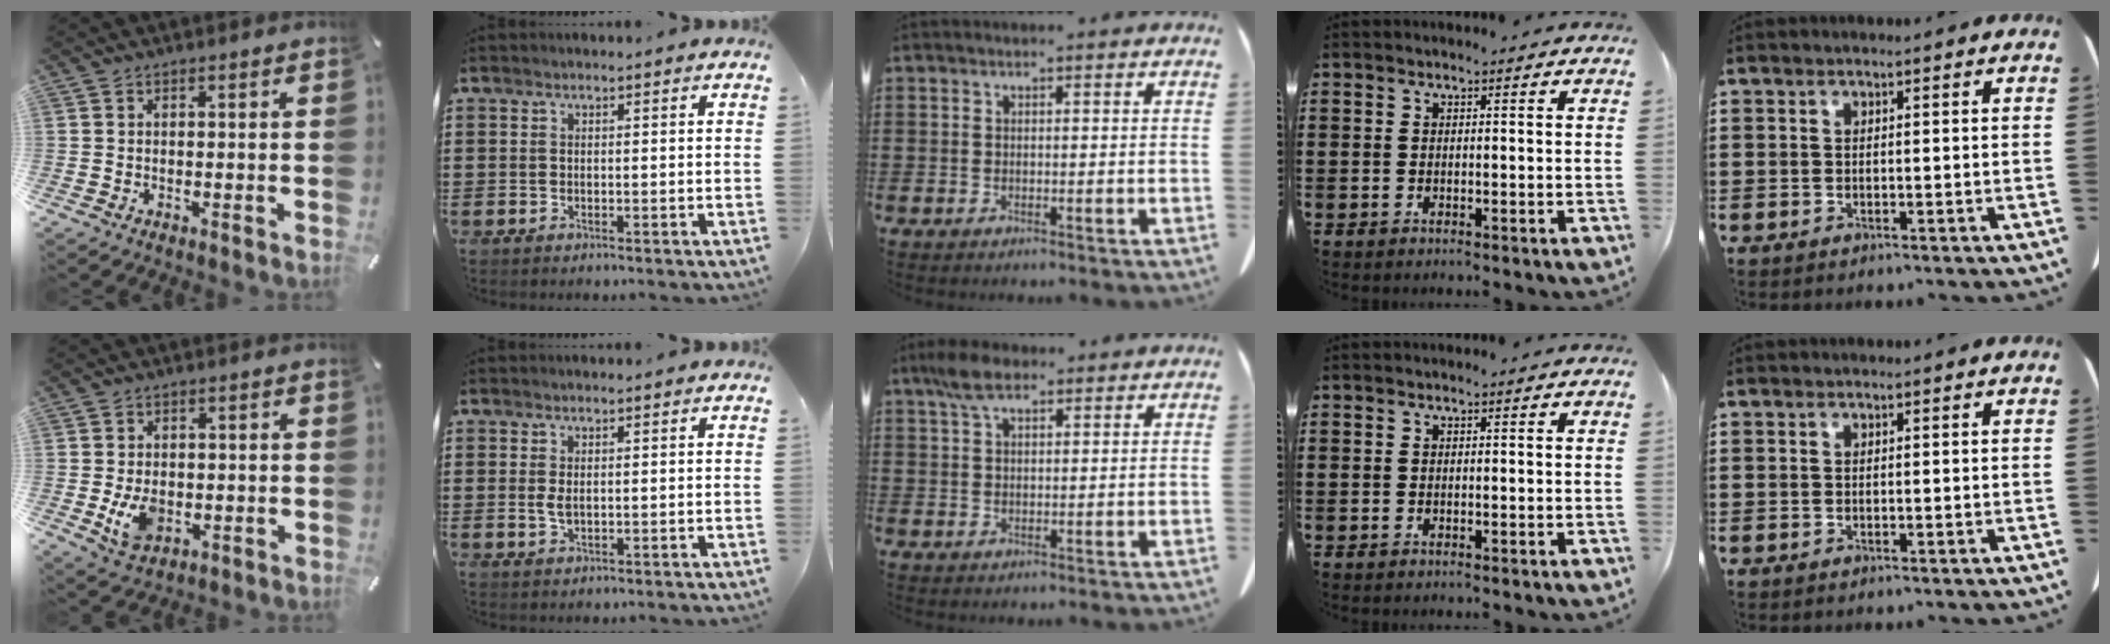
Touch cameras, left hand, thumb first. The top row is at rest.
{"thumb": {"total": 7.0, "force": [-1.1, 5.0, 4.7], "torque": [-0.097, -0.007, -0.023]}, "index": {"total": 1.8, "force": [0.3, 0.7, 1.7], "torque": [-0.041, 0.000, 0.002]}, "middle": {"total": 4.8, "force": [2.9, 1.9, 3.2], "torque": [-0.072, 0.007, 0.054]}}